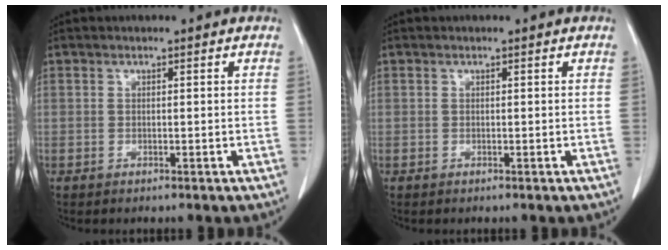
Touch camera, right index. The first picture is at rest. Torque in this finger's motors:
{"motor_torque": [0.00, 0.00, 0.00, 0.00]}